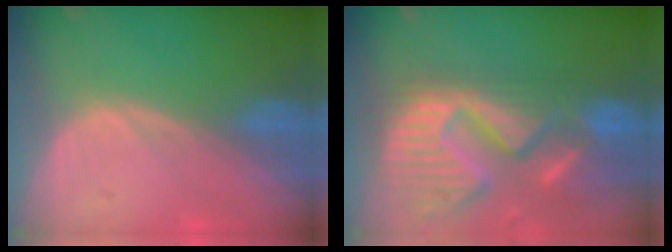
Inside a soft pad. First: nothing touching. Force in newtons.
{"total": 14.6, "press": 12.1, "slide": 8.1}